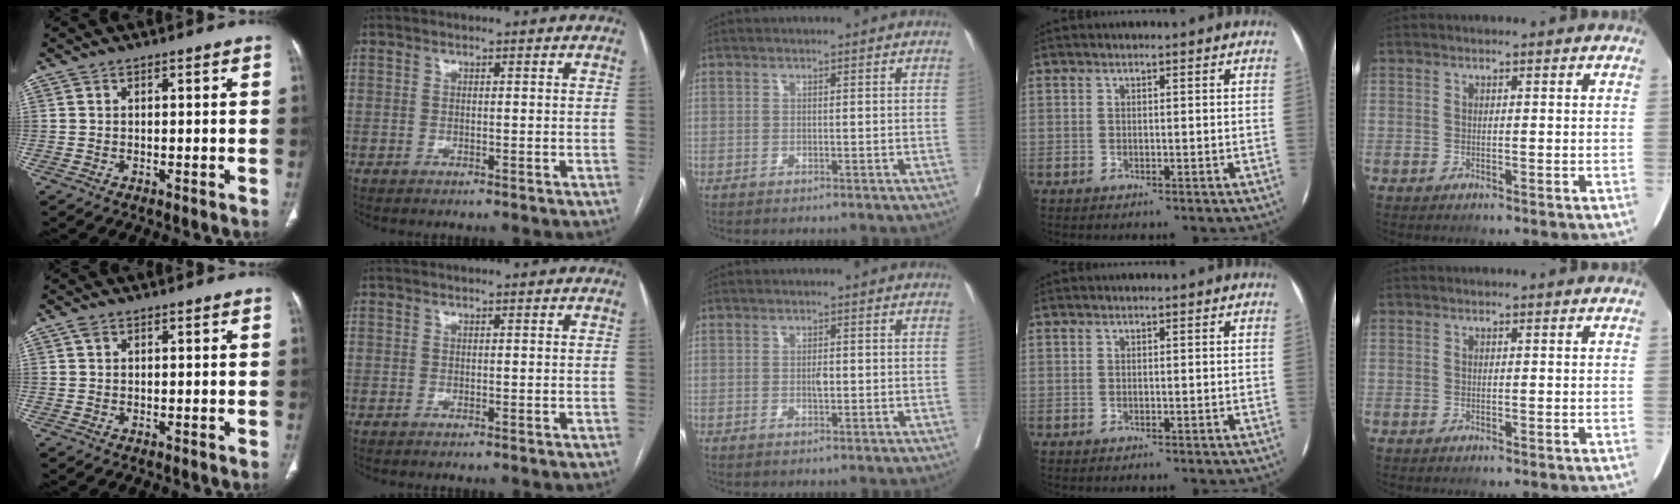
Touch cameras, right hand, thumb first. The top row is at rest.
{"thumb": {"total": 1.7, "force": [0.8, 1.2, 1.0], "torque": [-0.014, 0.005, 0.014]}, "middle": {"total": 1.2, "force": [-0.1, 0.5, 1.1], "torque": [-0.024, -0.001, -0.001]}}